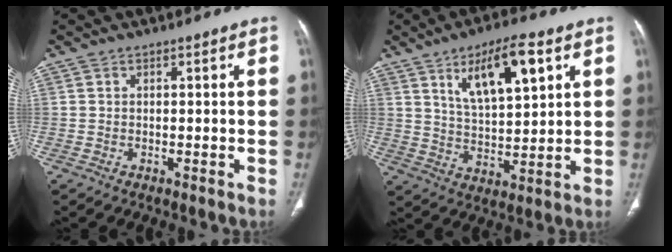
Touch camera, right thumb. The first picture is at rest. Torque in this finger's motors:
{"motor_torque": [0.11, 0.12, 0.38, 0.37, 0.10]}